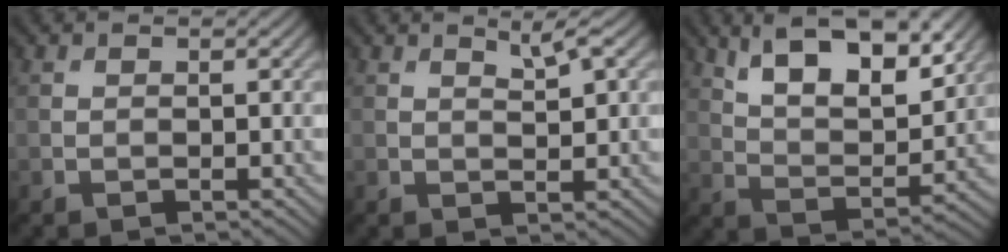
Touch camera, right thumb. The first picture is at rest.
{"total": 2.5, "force": [1.5, 0.3, 1.9], "torque": [-0.036, -0.001, 0.028]}
{"total": 13.5, "force": [8.0, 5.3, 9.6], "torque": [-0.158, 0.005, 0.131]}